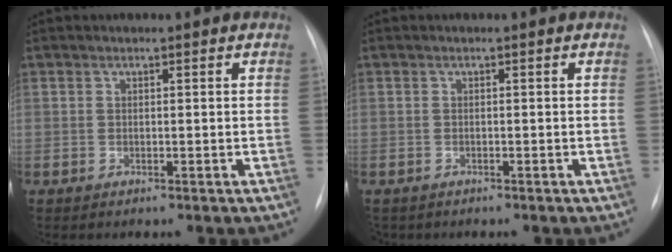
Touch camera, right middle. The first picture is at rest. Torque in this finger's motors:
{"motor_torque": [-0.36, -0.27, 0.00, -0.01]}